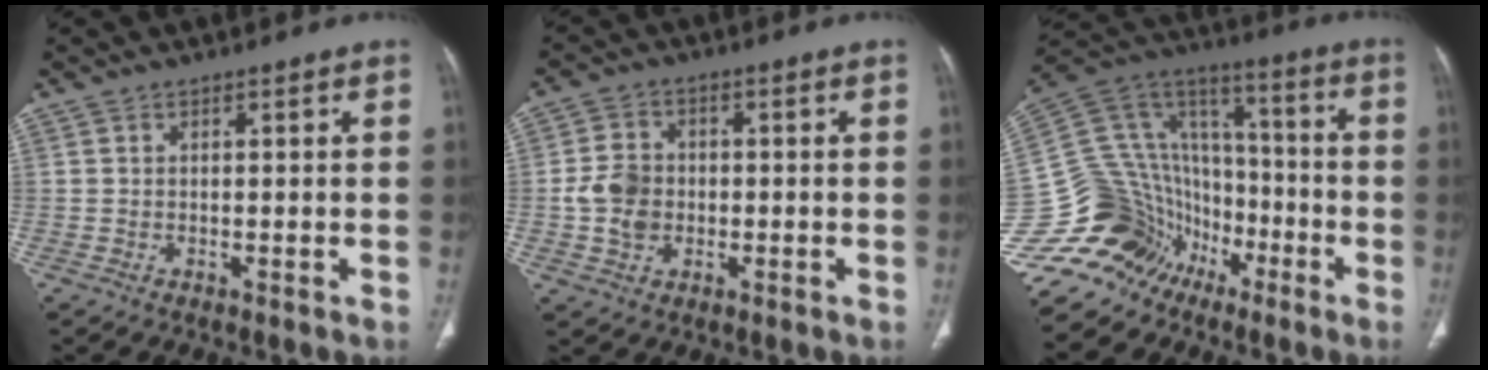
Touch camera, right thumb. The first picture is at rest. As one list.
[{"total": 6.9, "force": [-1.0, 5.5, 3.9], "torque": [-0.060, 0.010, -0.021]}, {"total": 21.6, "force": [-14.0, 15.2, 6.1], "torque": [-0.104, 0.116, -0.253]}]